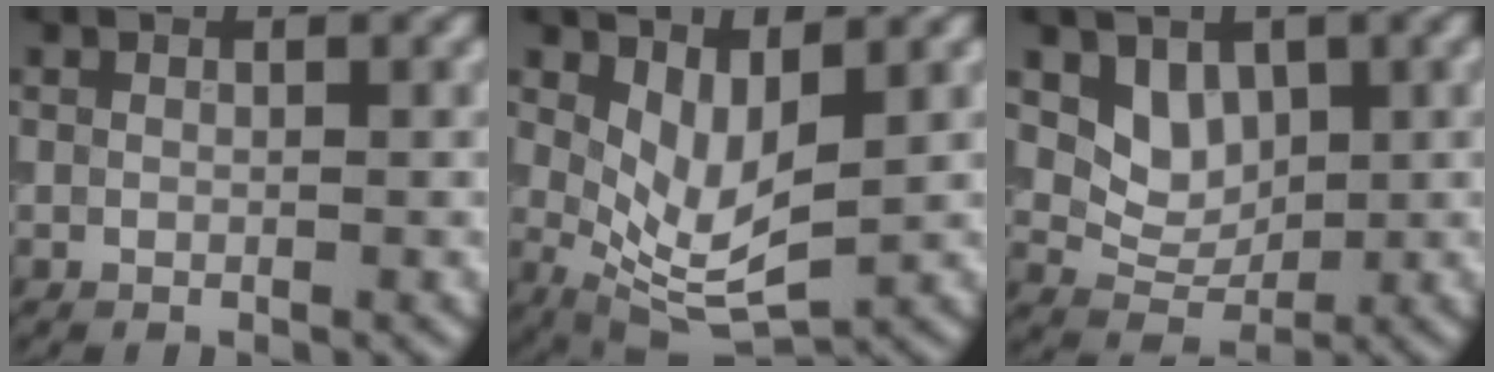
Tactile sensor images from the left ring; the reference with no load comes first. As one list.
[{"total": 4.8, "force": [1.5, 2.0, 4.0], "torque": [-0.084, -0.020, 0.032]}, {"total": 3.2, "force": [1.3, 2.4, 1.6], "torque": [-0.028, -0.009, 0.024]}]